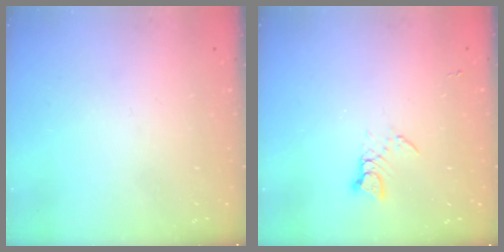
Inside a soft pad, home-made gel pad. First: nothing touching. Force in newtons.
{"total": 3.7, "press": 3.7, "slide": 0.4}